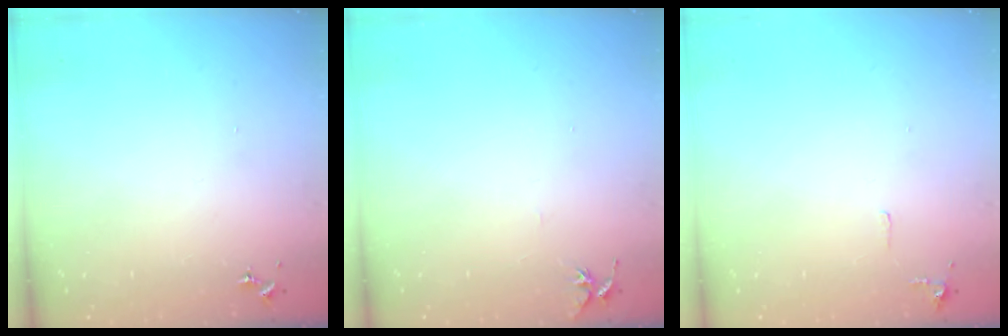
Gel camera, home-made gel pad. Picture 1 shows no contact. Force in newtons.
{"total": 4.9, "press": 4.8, "slide": 0.5}
{"total": 5.0, "press": 5.0, "slide": 0.8}